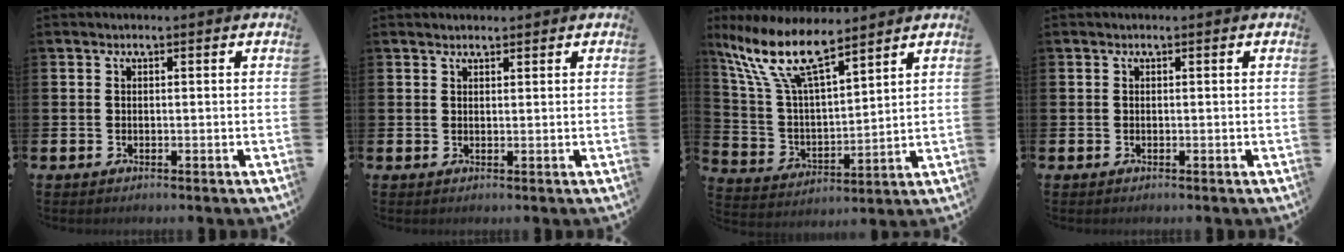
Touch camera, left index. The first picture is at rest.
{"total": 1.3, "force": [1.2, 0.4, 0.2], "torque": [0.003, 0.000, 0.020]}
{"total": 11.9, "force": [9.4, 3.0, 6.6], "torque": [-0.167, -0.035, 0.167]}
{"total": 0.0}